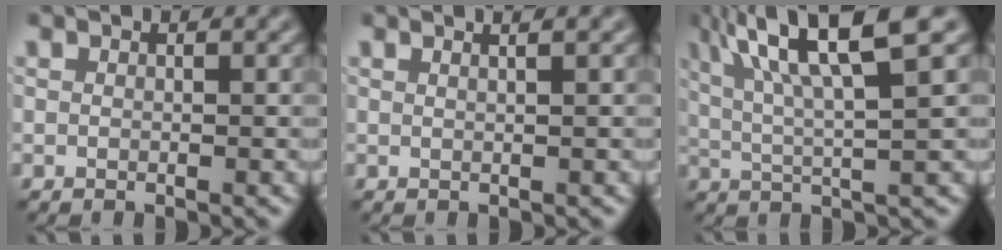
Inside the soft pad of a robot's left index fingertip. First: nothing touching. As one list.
[{"total": 2.7, "force": [1.5, 1.2, 1.9], "torque": [-0.002, 0.007, -0.012]}, {"total": 10.2, "force": [4.6, 2.1, 8.9], "torque": [-0.140, 0.025, 0.077]}]